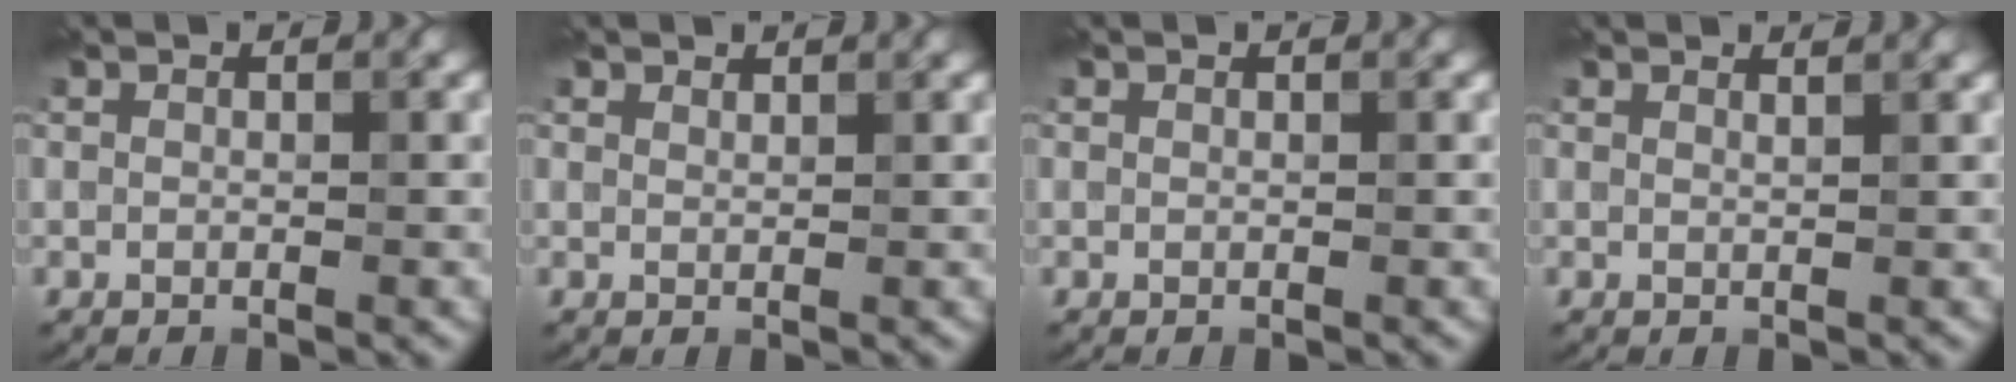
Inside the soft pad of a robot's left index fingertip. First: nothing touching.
{"total": 0.9, "force": [0.9, 0.2, 0.1], "torque": [-0.002, -0.001, 0.016]}
{"total": 0.0}
{"total": 1.4, "force": [1.2, 0.4, 0.6], "torque": [0.001, 0.000, 0.008]}